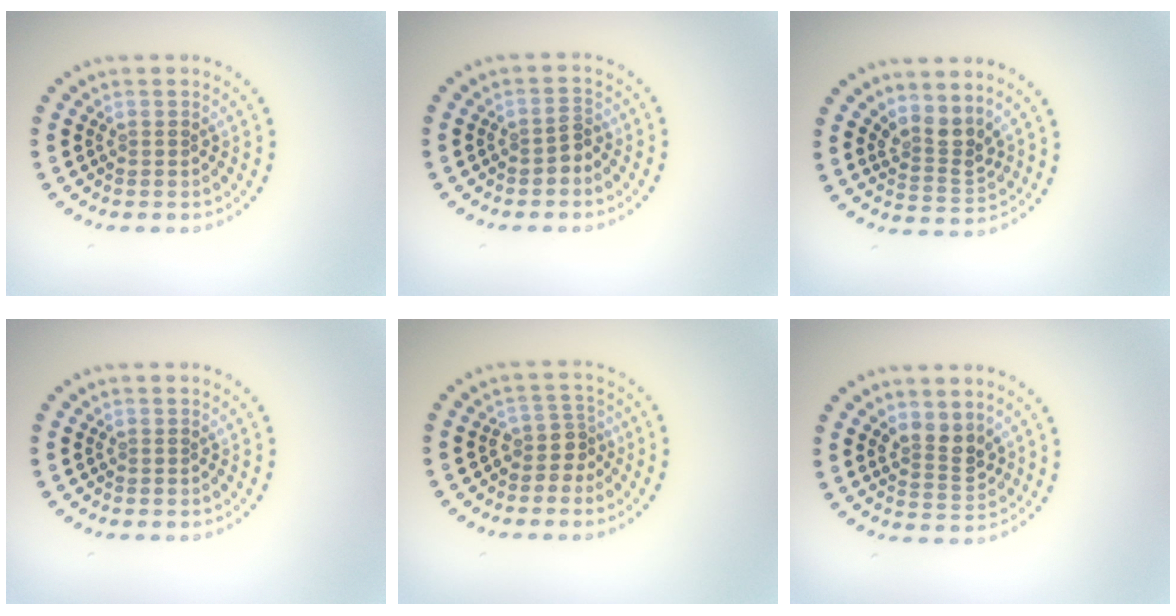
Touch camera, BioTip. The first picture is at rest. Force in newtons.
{"total": 1.4, "press": 1.2, "slide": 0.7}
{"total": 2.7, "press": 1.9, "slide": 1.9}
{"total": 0.0}
{"total": 2.2, "press": 1.6, "slide": 1.5}
{"total": 2.7, "press": 2.5, "slide": 1.1}